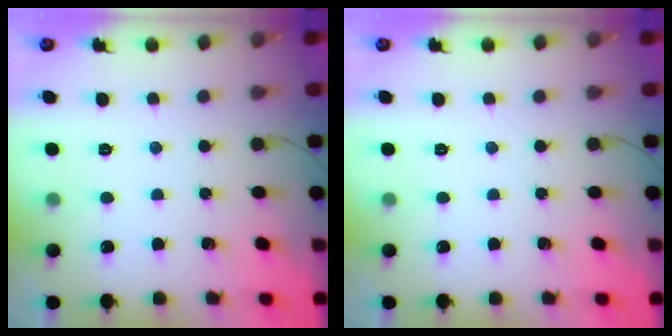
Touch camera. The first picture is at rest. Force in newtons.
{"total": 0.0}